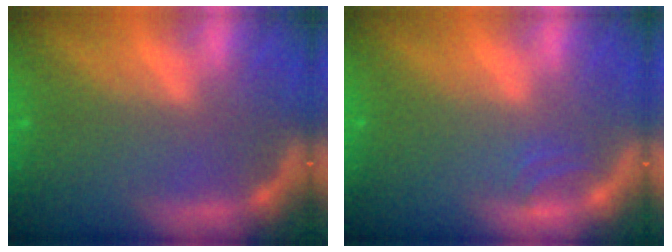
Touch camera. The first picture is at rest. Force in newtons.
{"total": 0.9}